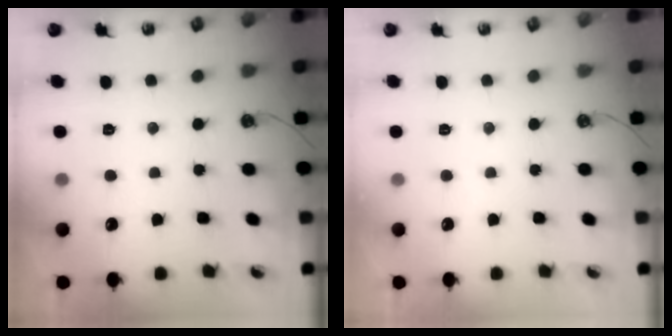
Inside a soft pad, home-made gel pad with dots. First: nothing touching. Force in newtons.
{"total": 0.0}